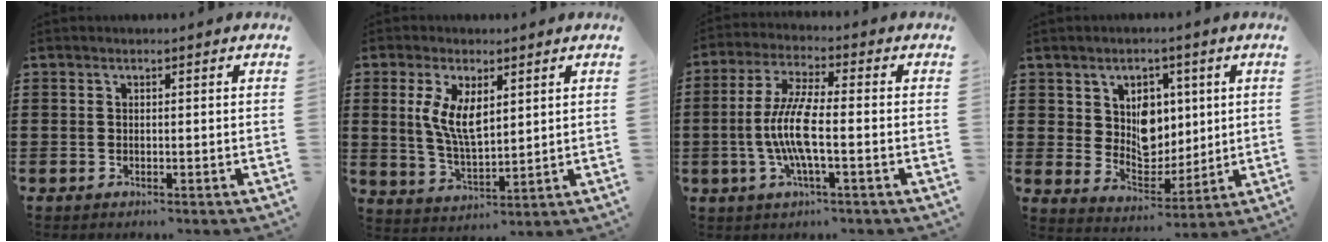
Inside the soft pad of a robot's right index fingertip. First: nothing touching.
{"total": 6.8, "force": [2.0, 2.9, 5.8], "torque": [-0.117, 0.004, 0.037]}
{"total": 8.5, "force": [-1.7, 1.9, 8.1], "torque": [-0.181, -0.012, -0.040]}
{"total": 7.2, "force": [2.1, 6.0, 3.5], "torque": [-0.062, 0.001, 0.036]}